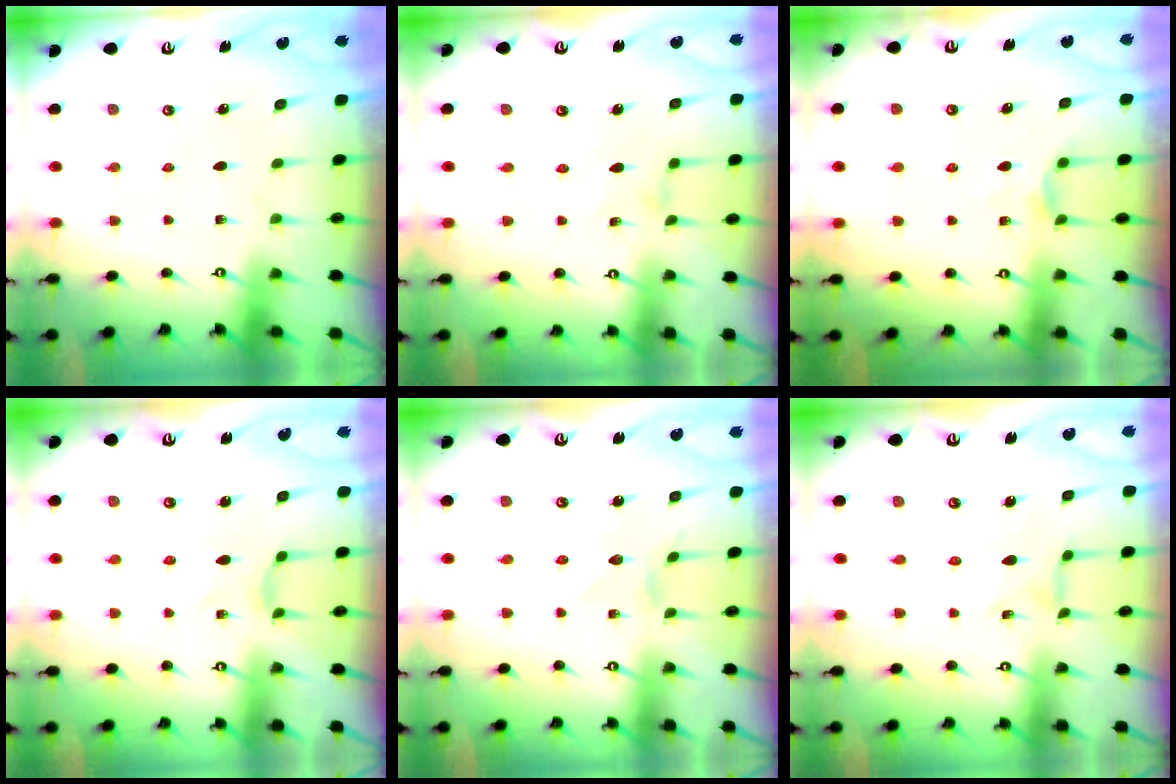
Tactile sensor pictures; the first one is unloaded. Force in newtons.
{"total": 0.7, "press": 0.7, "slide": 0.3}
{"total": 5.2, "press": 5.2, "slide": 0.6}
{"total": 2.4, "press": 2.4, "slide": 0.5}
{"total": 1.3, "press": 1.2, "slide": 0.2}
{"total": 2.2, "press": 2.2, "slide": 0.3}